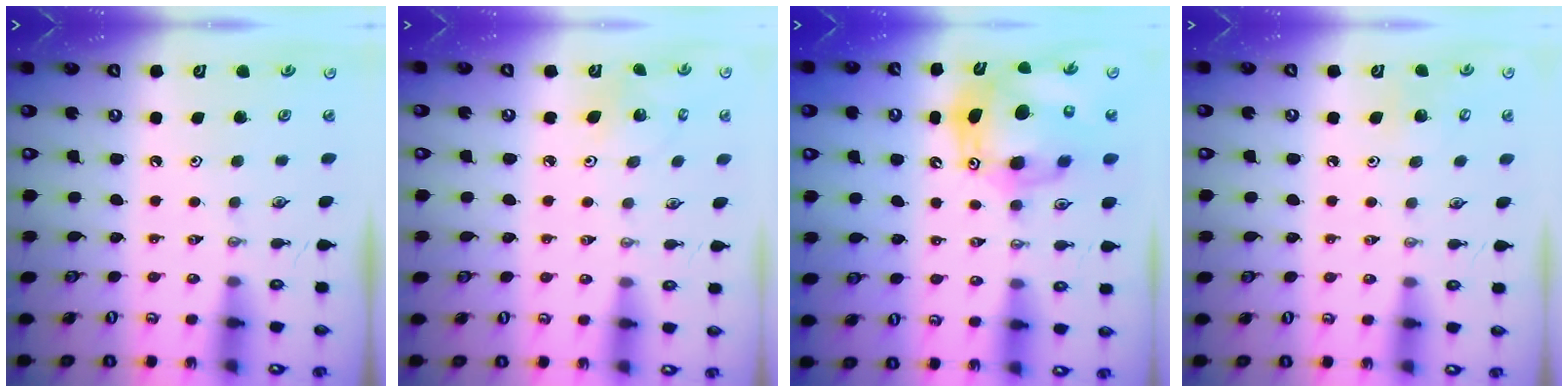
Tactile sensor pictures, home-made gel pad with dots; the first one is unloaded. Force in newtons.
{"total": 2.8, "press": 2.8, "slide": 0.2}
{"total": 16.5, "press": 16.3, "slide": 2.7}
{"total": 6.4, "press": 6.3, "slide": 0.5}